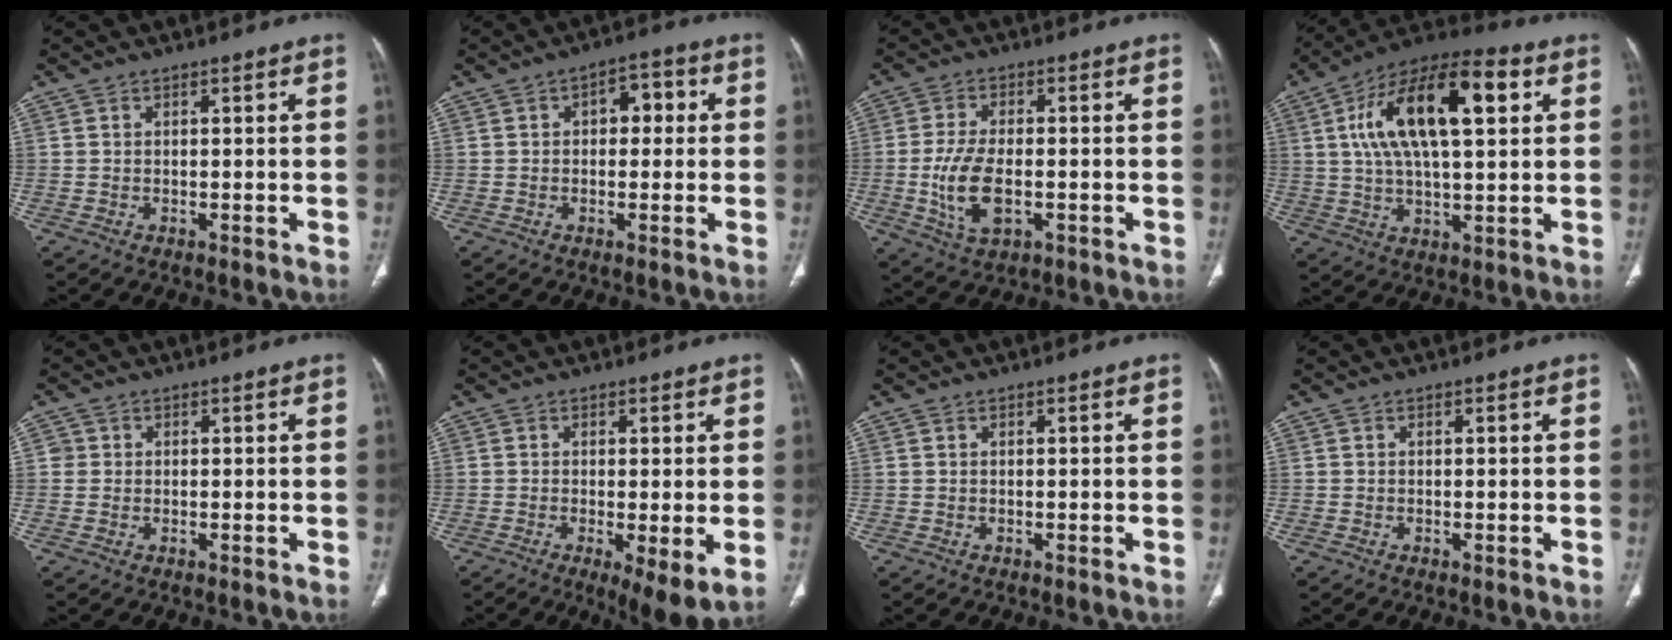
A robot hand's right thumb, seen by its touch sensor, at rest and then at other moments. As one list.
[{"total": 5.4, "force": [0.8, 3.4, 4.1], "torque": [-0.027, 0.017, 0.003]}, {"total": 9.2, "force": [-2.0, 4.7, 7.7], "torque": [-0.157, 0.001, -0.032]}, {"total": 20.5, "force": [5.6, 8.4, 17.8], "torque": [-0.301, 0.017, 0.087]}, {"total": 1.4, "force": [0.1, 1.4, 0.2], "torque": [0.006, 0.004, 0.001]}, {"total": 7.0, "force": [-1.8, 1.6, 6.5], "torque": [-0.111, -0.024, -0.030]}, {"total": 0.0}, {"total": 0.0}]